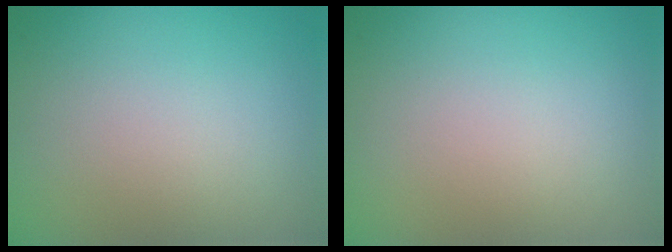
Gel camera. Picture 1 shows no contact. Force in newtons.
{"total": 0.0}